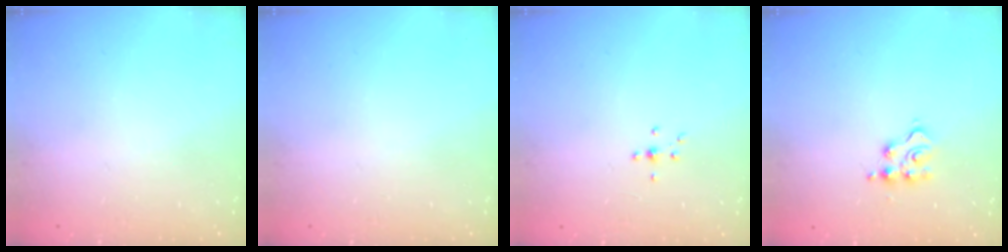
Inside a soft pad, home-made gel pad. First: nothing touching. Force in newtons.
{"total": 0.0}
{"total": 3.9, "press": 3.9, "slide": 0.7}
{"total": 6.1, "press": 6.1, "slide": 0.5}